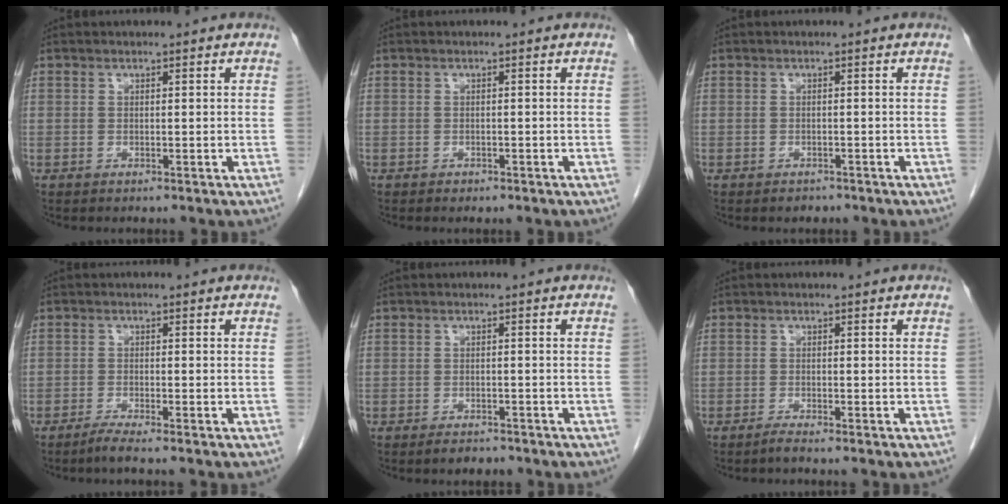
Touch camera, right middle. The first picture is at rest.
{"total": 0.6, "force": [-0.4, 0.4, 0.2], "torque": [-0.007, 0.001, -0.004]}
{"total": 1.2, "force": [-1.0, 0.7, 0.2], "torque": [-0.007, 0.000, -0.012]}
{"total": 2.1, "force": [-1.7, -0.5, 1.1], "torque": [-0.028, -0.004, -0.037]}
{"total": 2.3, "force": [-1.9, 0.9, 1.0], "torque": [-0.019, -0.001, -0.023]}
{"total": 1.1, "force": [-1.0, -0.2, 0.6], "torque": [-0.013, -0.002, -0.019]}